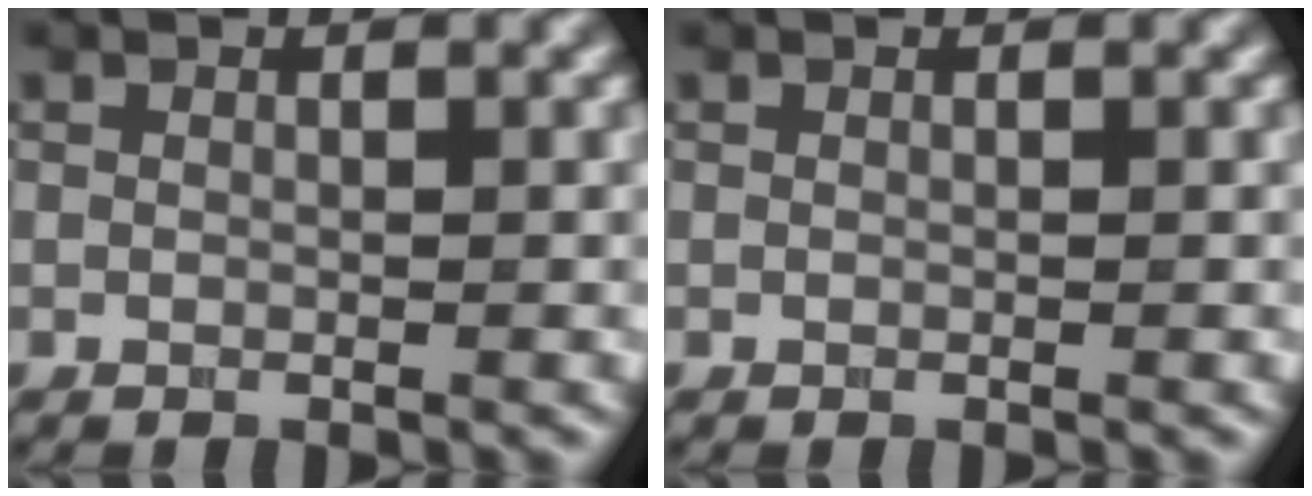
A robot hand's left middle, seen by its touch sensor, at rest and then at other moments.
{"total": 0.0}